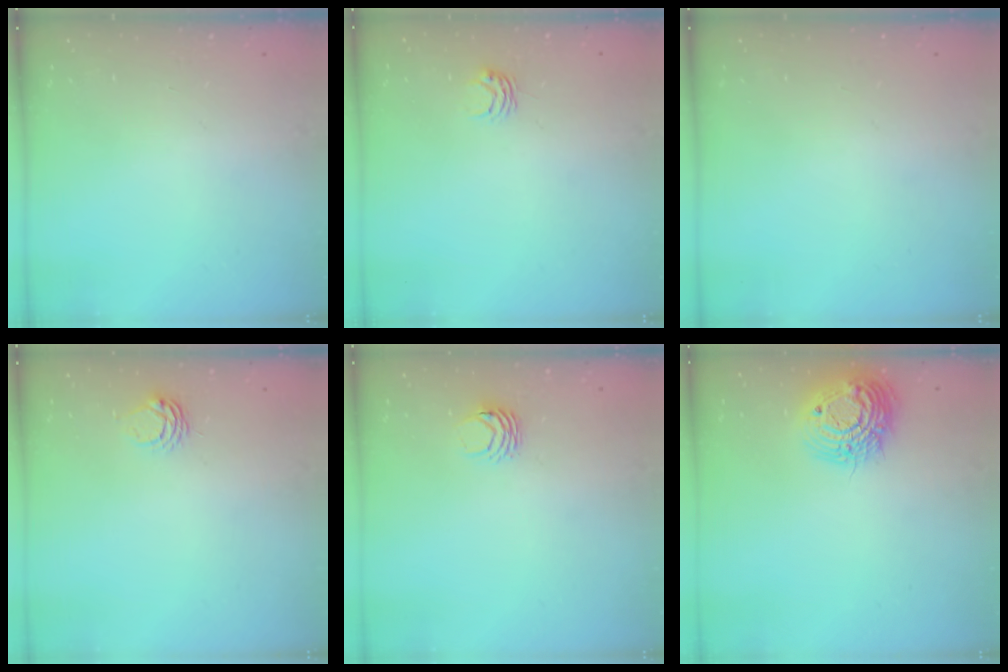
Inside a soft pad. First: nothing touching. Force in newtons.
{"total": 3.2, "press": 3.1, "slide": 0.3}
{"total": 0.0}
{"total": 4.5, "press": 4.5, "slide": 0.5}
{"total": 3.7, "press": 3.7, "slide": 0.4}
{"total": 15.5, "press": 15.4, "slide": 1.2}